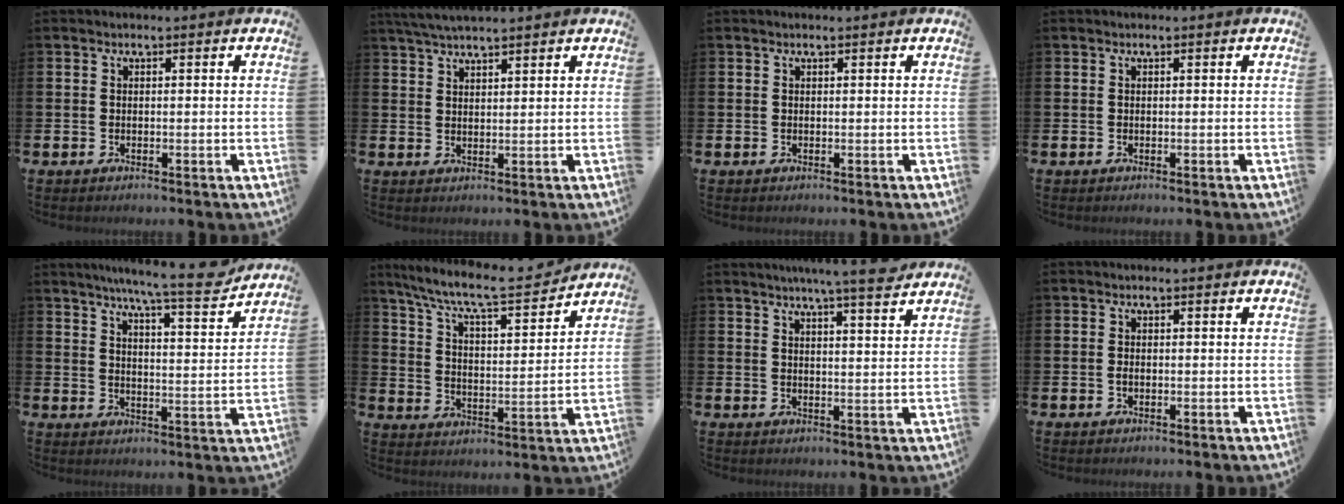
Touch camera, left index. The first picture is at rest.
{"total": 3.9, "force": [3.7, 0.3, 1.3], "torque": [-0.039, -0.003, 0.069]}
{"total": 0.0}
{"total": 0.0}
{"total": 8.5, "force": [7.7, 0.0, 3.7], "torque": [-0.075, -0.046, 0.130]}
{"total": 9.1, "force": [8.2, 1.4, 3.7], "torque": [-0.101, -0.055, 0.137]}
{"total": 6.4, "force": [5.9, -0.5, 2.4], "torque": [-0.044, -0.029, 0.100]}
{"total": 0.7, "force": [-0.3, 0.4, 0.5], "torque": [-0.011, 0.002, -0.006]}